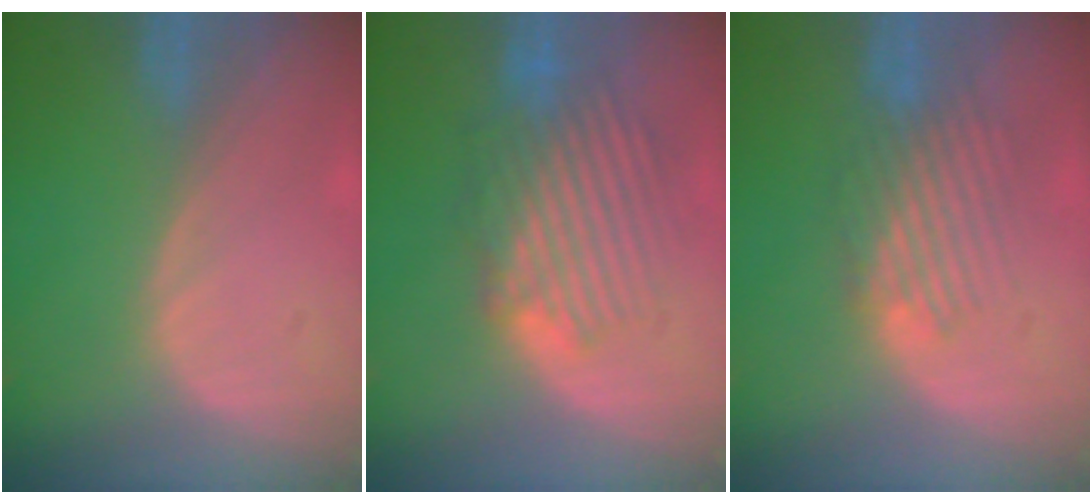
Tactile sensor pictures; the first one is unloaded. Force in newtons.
{"total": 8.5, "press": 8.1, "slide": 2.5}
{"total": 5.4, "press": 5.1, "slide": 1.7}